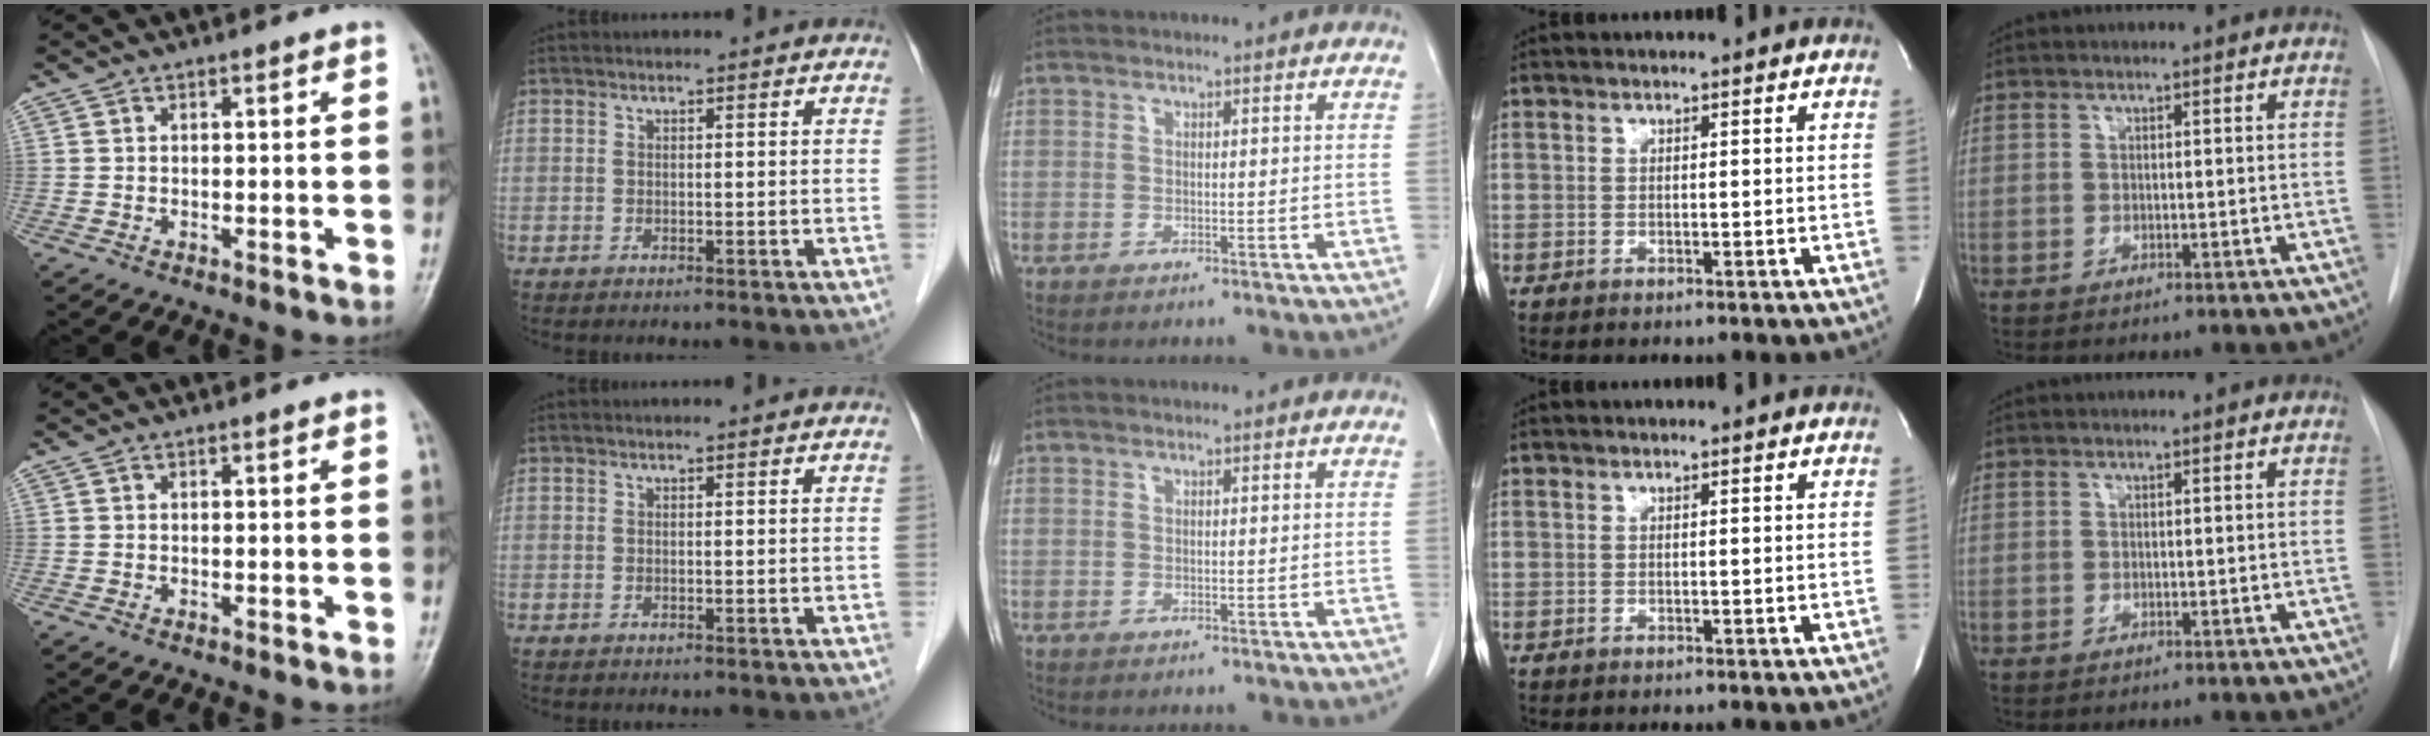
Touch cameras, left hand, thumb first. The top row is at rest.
{}